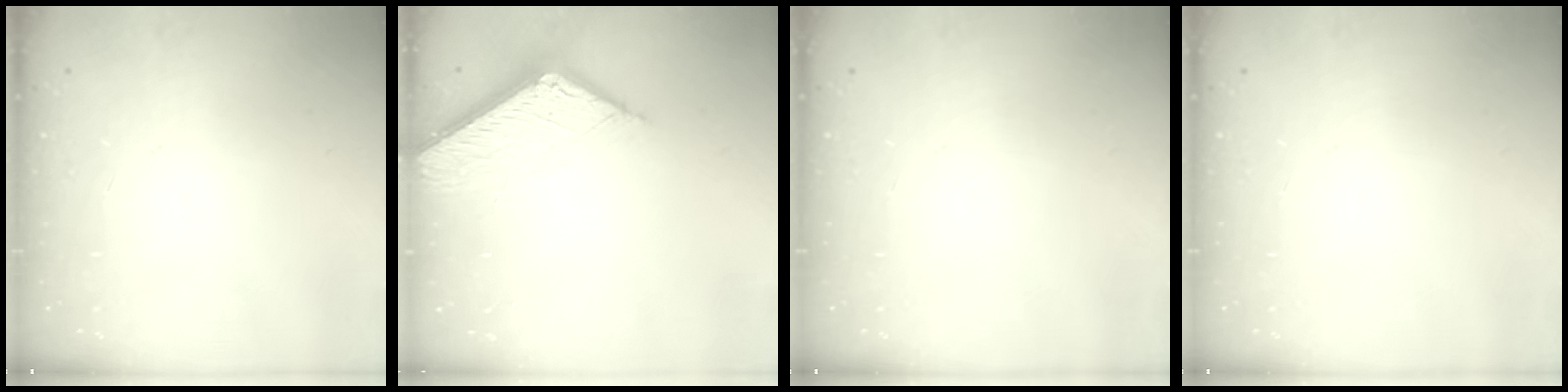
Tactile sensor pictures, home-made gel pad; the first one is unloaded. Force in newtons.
{"total": 8.5, "press": 8.4, "slide": 1.0}
{"total": 0.0}
{"total": 0.0}